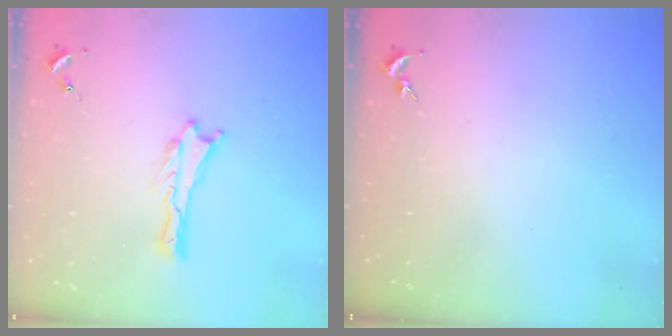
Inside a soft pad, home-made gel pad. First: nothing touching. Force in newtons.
{"total": 0.0}